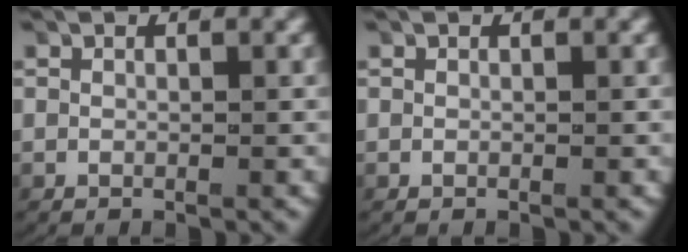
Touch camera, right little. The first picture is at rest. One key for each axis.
{"total": 0.0}